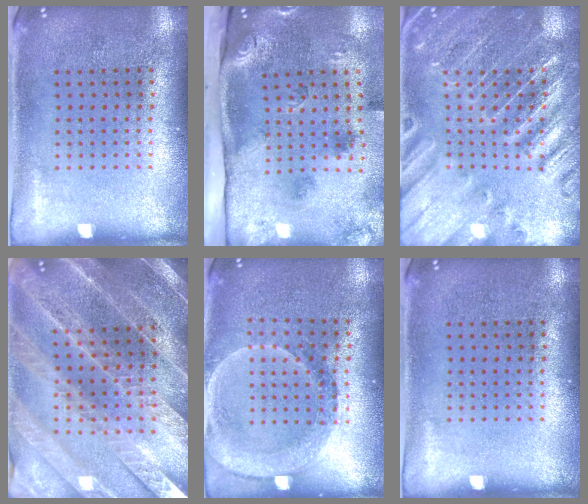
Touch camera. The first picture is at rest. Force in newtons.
{"total": 3.5, "press": 2.2, "slide": 2.8}
{"total": 3.1, "press": 3.1, "slide": 0.6}
{"total": 3.2, "press": 3.1, "slide": 0.8}
{"total": 1.6, "press": 1.5, "slide": 0.6}
{"total": 0.0}